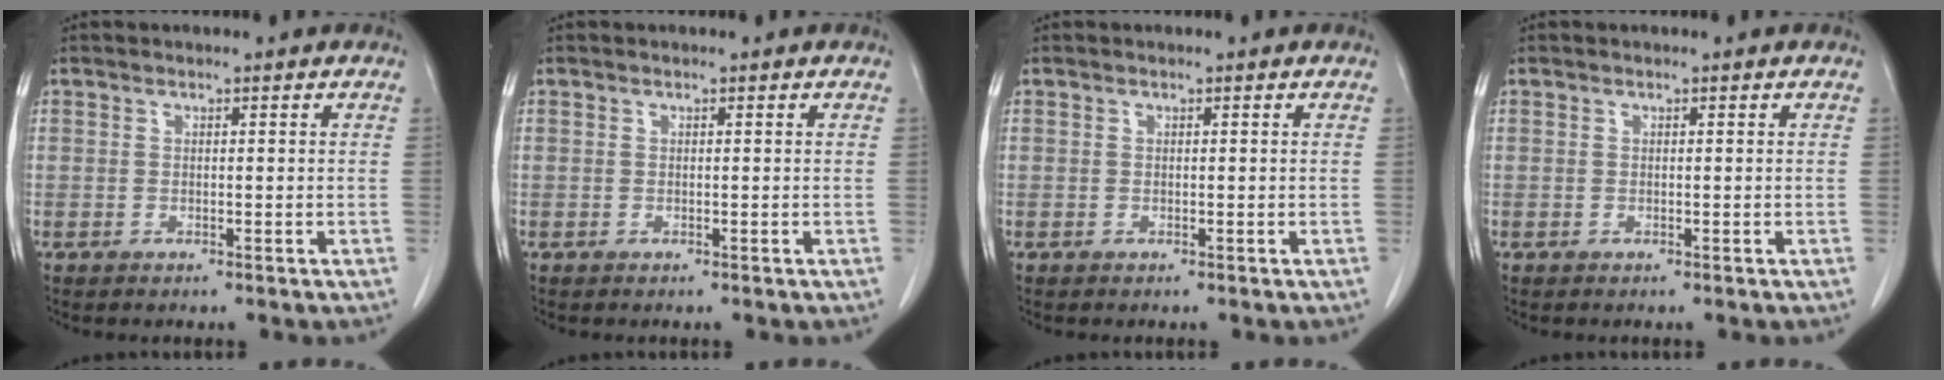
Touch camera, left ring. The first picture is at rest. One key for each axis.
{"total": 0.0}
{"total": 0.0}
{"total": 0.0}